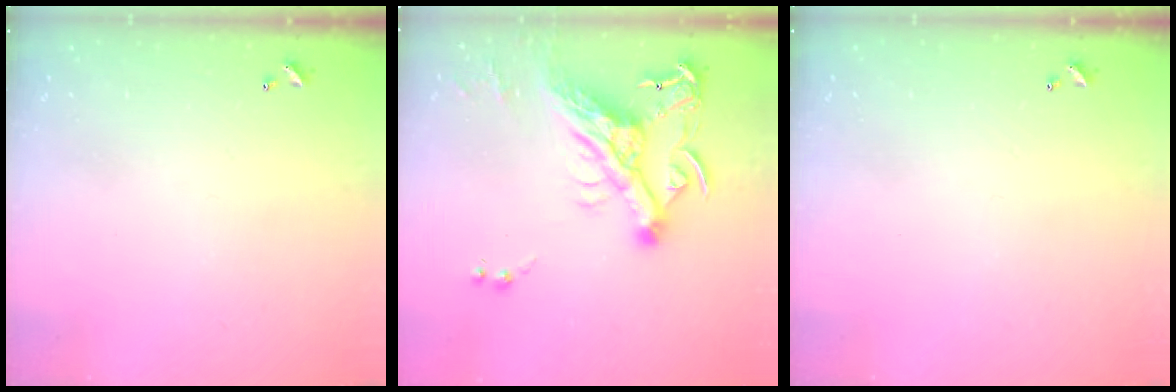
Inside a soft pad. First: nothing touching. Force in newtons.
{"total": 14.9, "press": 14.7, "slide": 2.3}
{"total": 0.0}